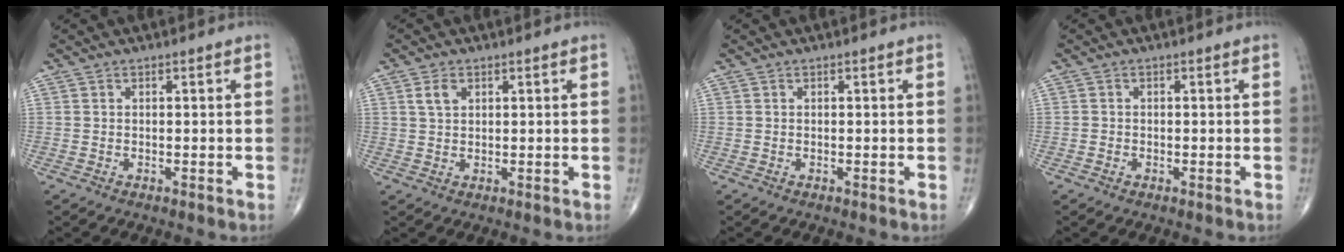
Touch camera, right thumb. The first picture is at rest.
{"total": 2.8, "force": [1.2, 1.8, 1.8], "torque": [-0.029, 0.001, 0.026]}
{"total": 0.0}
{"total": 0.6, "force": [-0.2, 0.5, 0.2], "torque": [-0.003, 0.002, -0.007]}